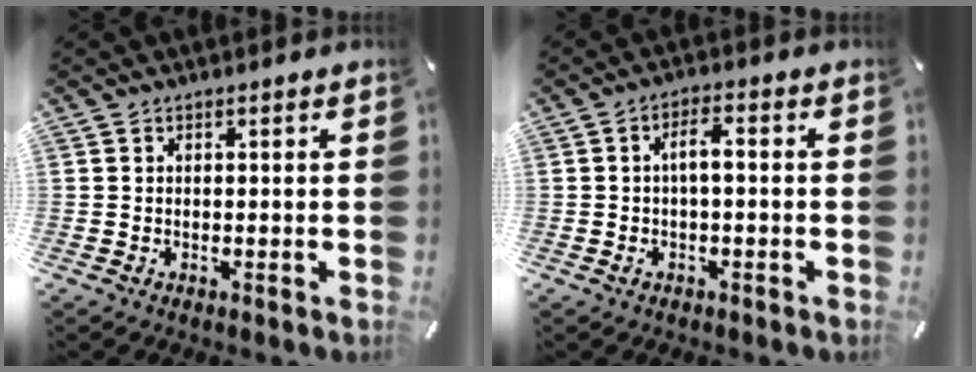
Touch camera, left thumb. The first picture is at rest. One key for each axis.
{"total": 4.5, "fx": -0.4, "fy": 1.6, "fz": 4.2, "tx": -0.069, "ty": 0.010, "tz": -0.010}